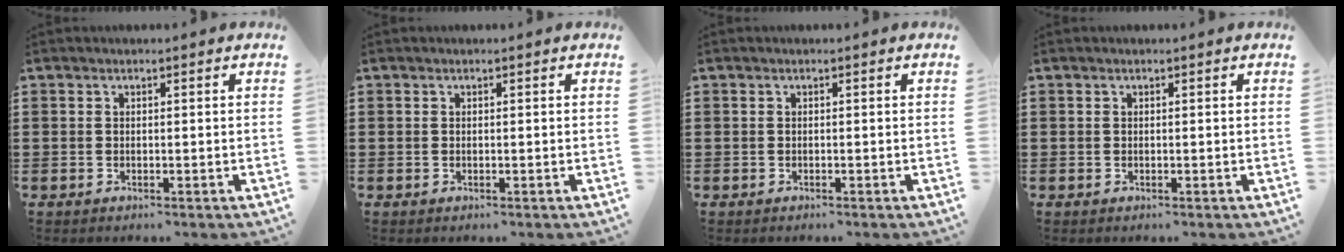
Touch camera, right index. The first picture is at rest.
{"total": 0.0}
{"total": 0.0}
{"total": 0.0}